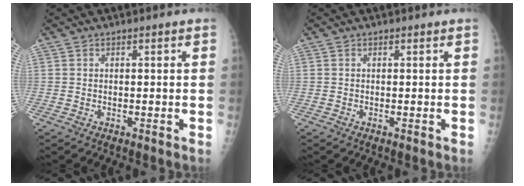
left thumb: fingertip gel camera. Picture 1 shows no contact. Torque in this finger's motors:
{"motor_torque": [0.28, 0.30, 0.00, -0.08, 0.00]}